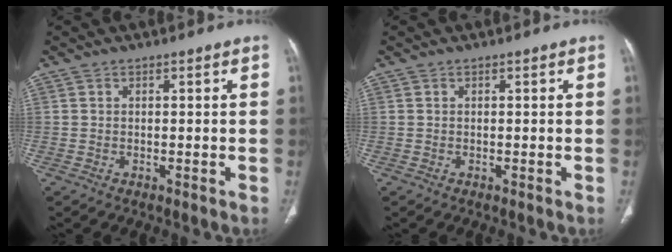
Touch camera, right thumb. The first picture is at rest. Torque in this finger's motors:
{"motor_torque": [0.00, 0.00, 0.14, -0.14, 0.00]}